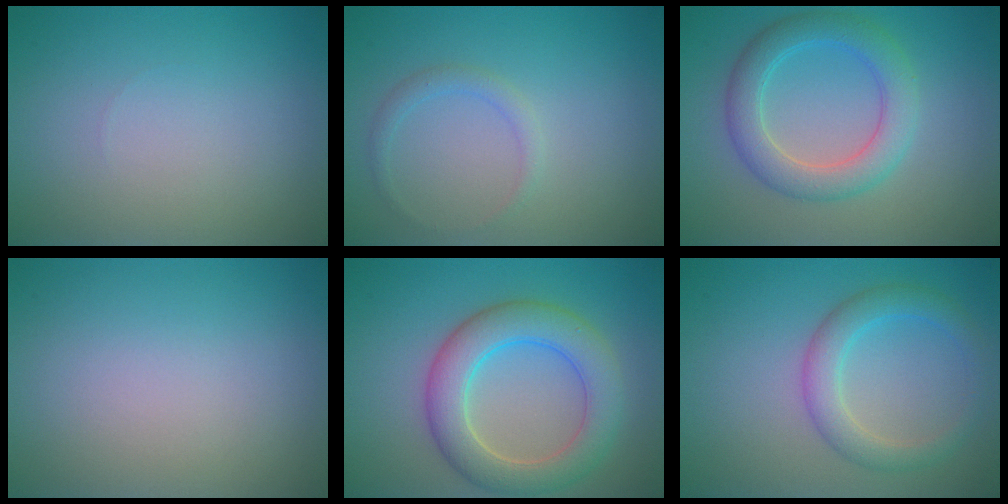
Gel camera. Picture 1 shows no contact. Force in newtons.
{"total": 1.2, "press": 1.2, "slide": 0.2}
{"total": 4.5, "press": 4.5, "slide": 0.0}
{"total": 0.0}
{"total": 6.2, "press": 6.2, "slide": 0.3}
{"total": 3.4, "press": 3.3, "slide": 0.3}